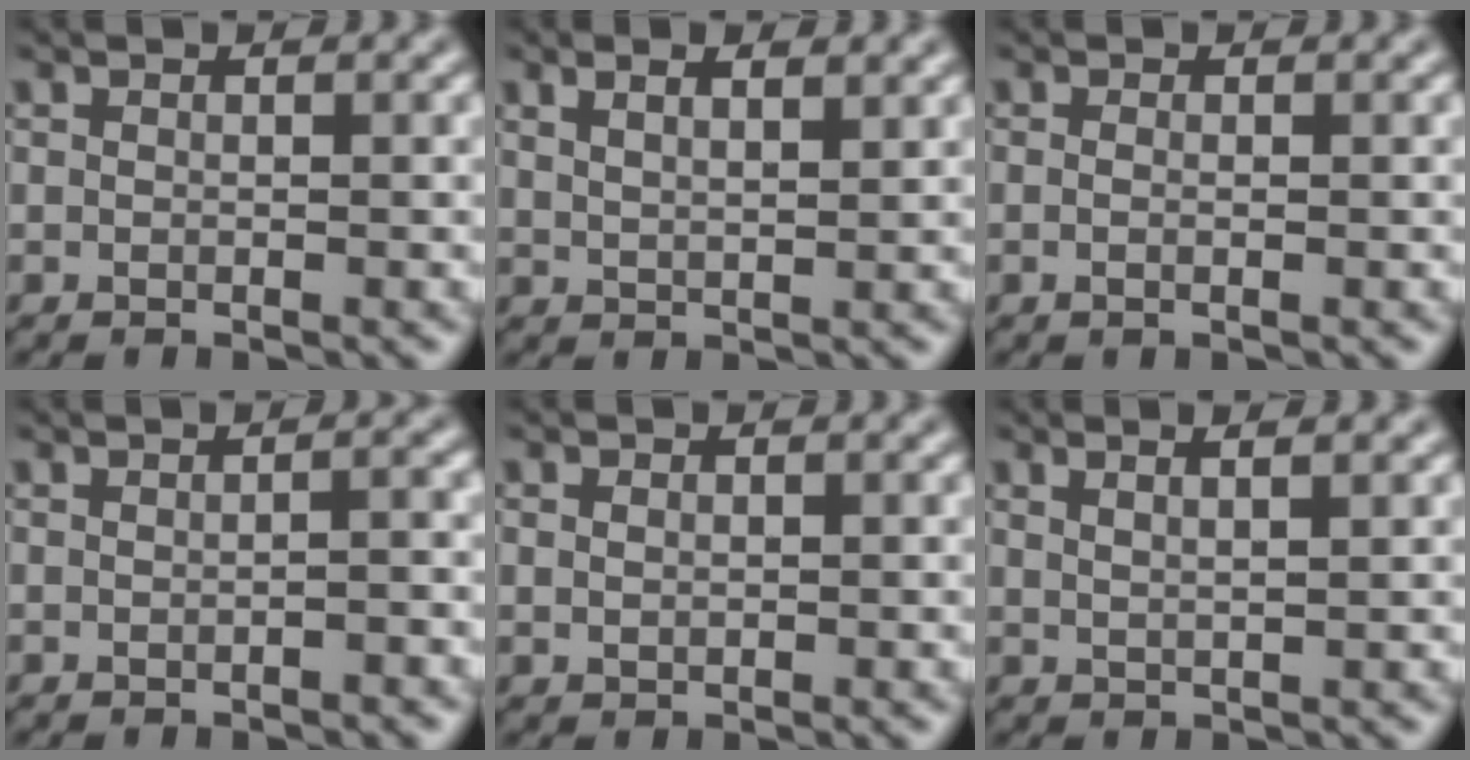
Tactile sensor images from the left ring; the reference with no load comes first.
{"total": 3.6, "force": [2.4, 1.4, 2.3], "torque": [-0.021, 0.009, 0.023]}
{"total": 0.7, "force": [-0.1, 0.2, 0.7], "torque": [-0.013, -0.005, -0.003]}
{"total": 1.5, "force": [-0.3, 0.4, 1.4], "torque": [-0.015, 0.004, -0.008]}
{"total": 0.8, "force": [0.2, 0.6, 0.4], "torque": [-0.009, -0.002, 0.007]}
{"total": 3.2, "force": [1.9, 1.3, 2.2], "torque": [-0.006, 0.011, 0.000]}